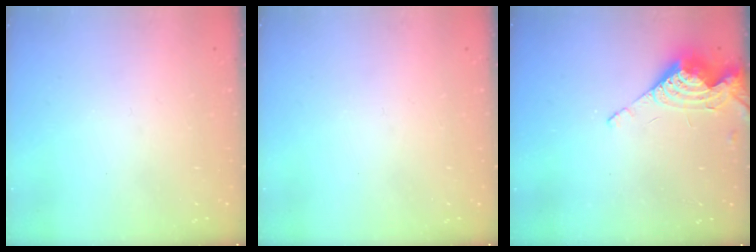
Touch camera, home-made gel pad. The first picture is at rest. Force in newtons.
{"total": 0.0}
{"total": 8.7, "press": 8.6, "slide": 0.2}